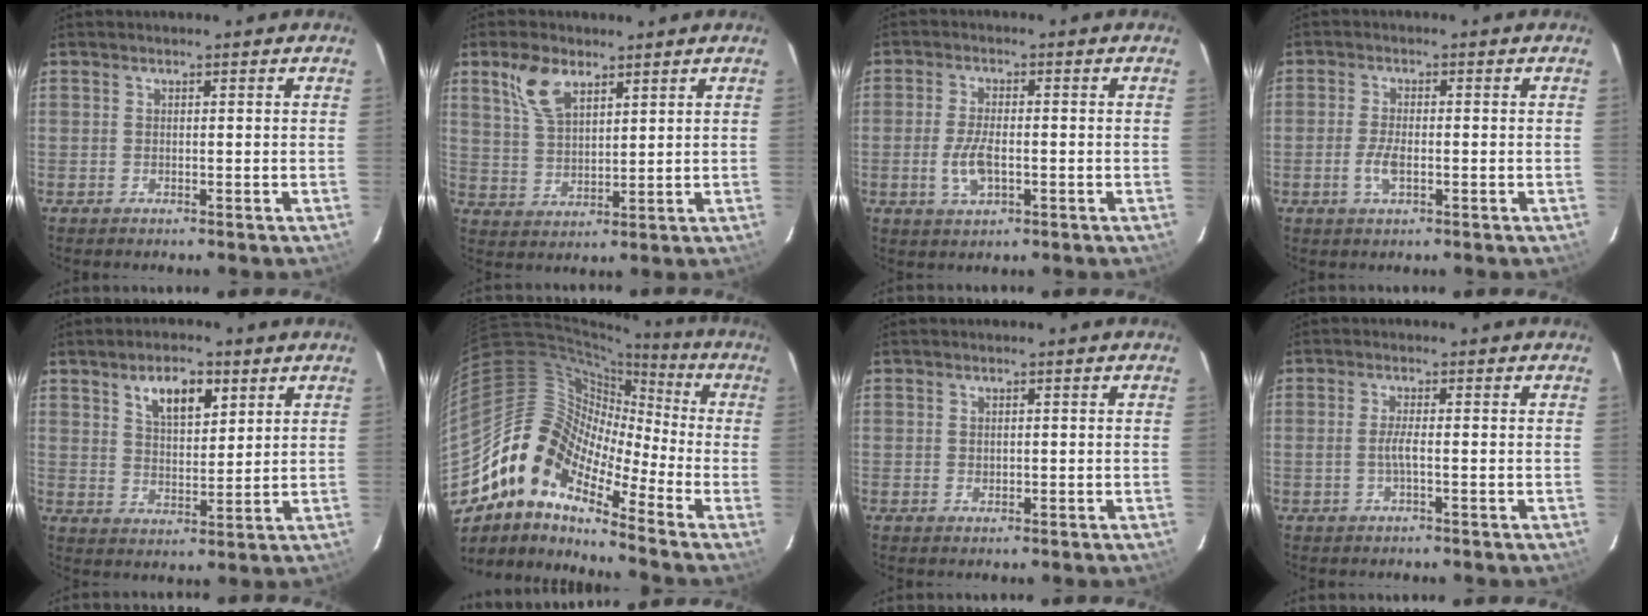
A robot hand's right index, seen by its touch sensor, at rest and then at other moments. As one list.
[{"total": 7.8, "force": [4.7, 3.9, 4.9], "torque": [-0.097, 0.013, 0.099]}, {"total": 5.5, "force": [-1.3, 2.5, 4.7], "torque": [-0.100, -0.003, -0.023]}, {"total": 3.6, "force": [-1.1, 1.4, 3.1], "torque": [-0.067, -0.002, -0.022]}, {"total": 7.9, "force": [4.3, 3.5, 5.6], "torque": [-0.094, 0.008, 0.078]}, {"total": 15.1, "force": [-9.6, 6.6, 9.5], "torque": [-0.153, 0.003, -0.201]}, {"total": 0.7, "force": [0.1, 0.6, 0.3], "torque": [-0.003, 0.003, 0.003]}, {"total": 2.0, "force": [-0.5, -0.2, 1.9], "torque": [-0.037, 0.000, -0.011]}]